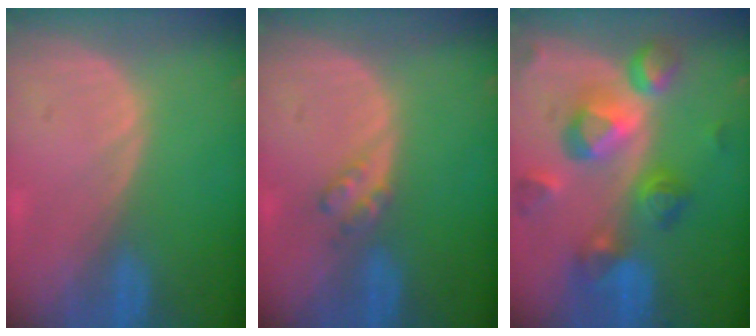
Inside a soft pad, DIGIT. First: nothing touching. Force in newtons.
{"total": 2.4, "press": 2.4, "slide": 0.2}
{"total": 10.5, "press": 9.4, "slide": 4.7}